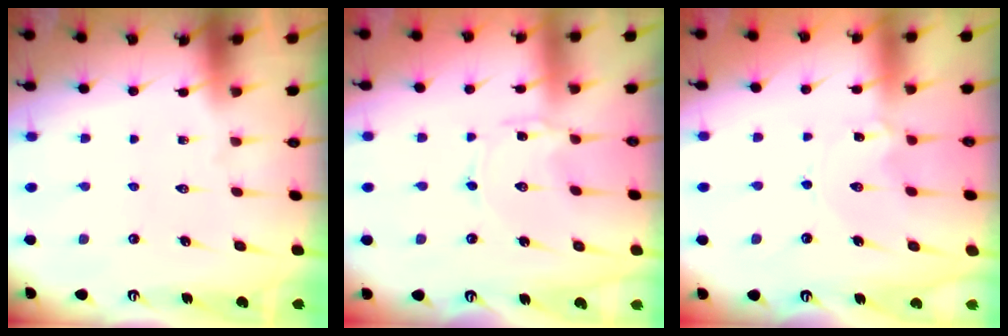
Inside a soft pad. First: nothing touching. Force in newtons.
{"total": 0.0}
{"total": 0.7, "press": 0.7, "slide": 0.2}